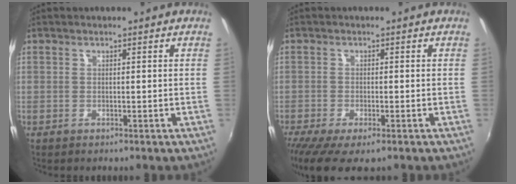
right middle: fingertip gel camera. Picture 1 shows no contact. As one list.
[{"total": 7.6, "force": [-5.3, 2.1, 5.1], "torque": [-0.121, -0.039, -0.091]}]